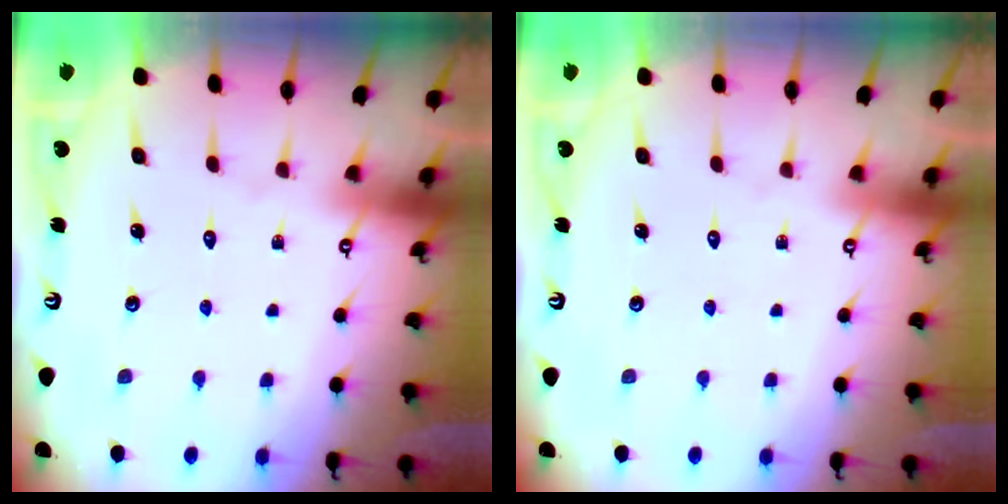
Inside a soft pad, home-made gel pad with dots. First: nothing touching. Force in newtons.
{"total": 0.0}